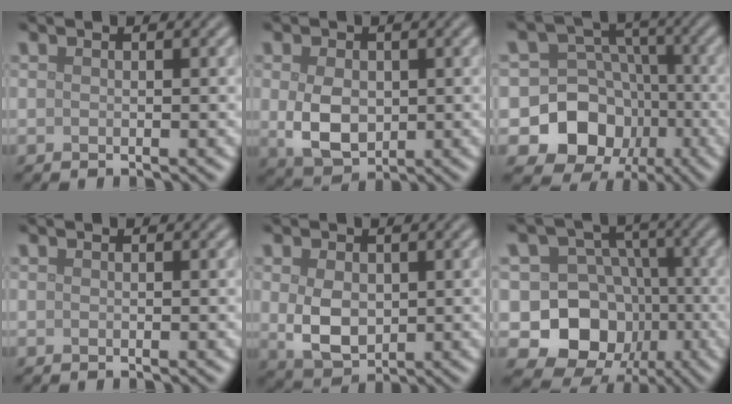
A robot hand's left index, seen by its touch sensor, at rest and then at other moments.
{"total": 4.6, "force": [-0.1, 3.3, 3.3], "torque": [-0.068, -0.008, 0.004]}
{"total": 9.6, "force": [-3.6, 8.4, 2.9], "torque": [-0.029, 0.010, -0.097]}
{"total": 0.0}
{"total": 4.3, "force": [0.1, 3.0, 3.1], "torque": [-0.067, -0.006, 0.011]}
{"total": 10.5, "force": [-3.0, 9.2, 4.2], "torque": [-0.063, 0.007, -0.080]}